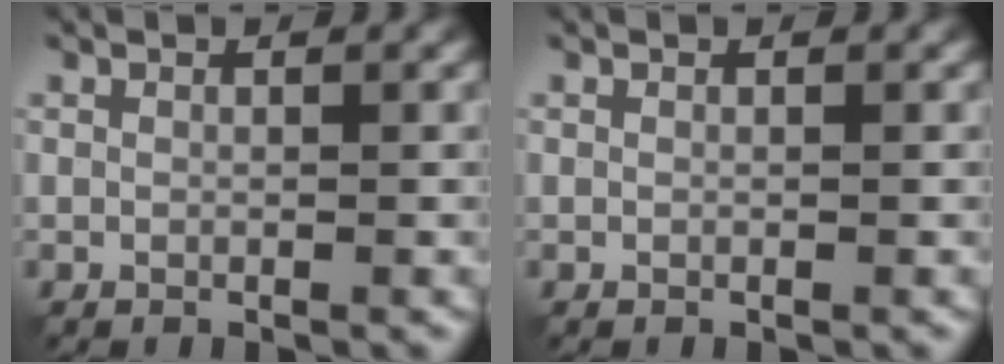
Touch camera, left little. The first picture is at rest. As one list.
[{"total": 0.0}]